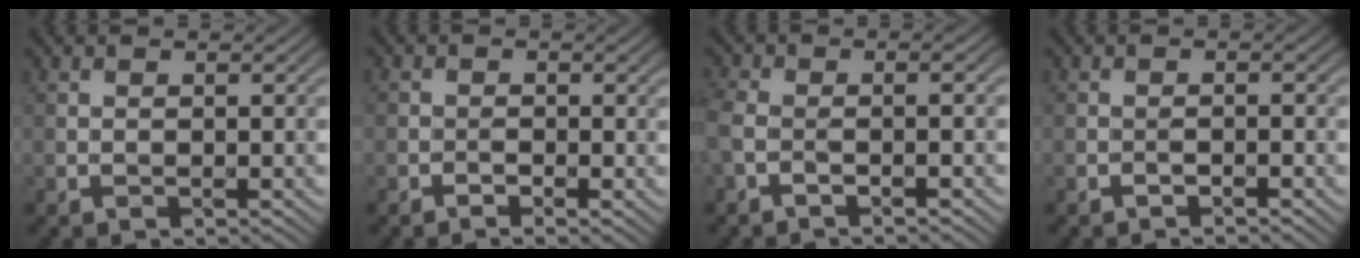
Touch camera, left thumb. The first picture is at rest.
{"total": 1.7, "force": [-0.5, 1.5, -0.4], "torque": [0.028, -0.003, -0.021]}
{"total": 3.3, "force": [-1.4, 1.1, 2.8], "torque": [-0.058, -0.006, -0.019]}
{"total": 0.7, "force": [-0.7, 0.1, -0.1], "torque": [0.005, 0.001, -0.013]}